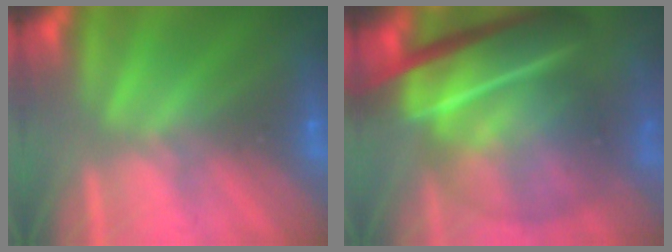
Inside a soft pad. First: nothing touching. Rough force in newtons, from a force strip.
{"total": 7.1}